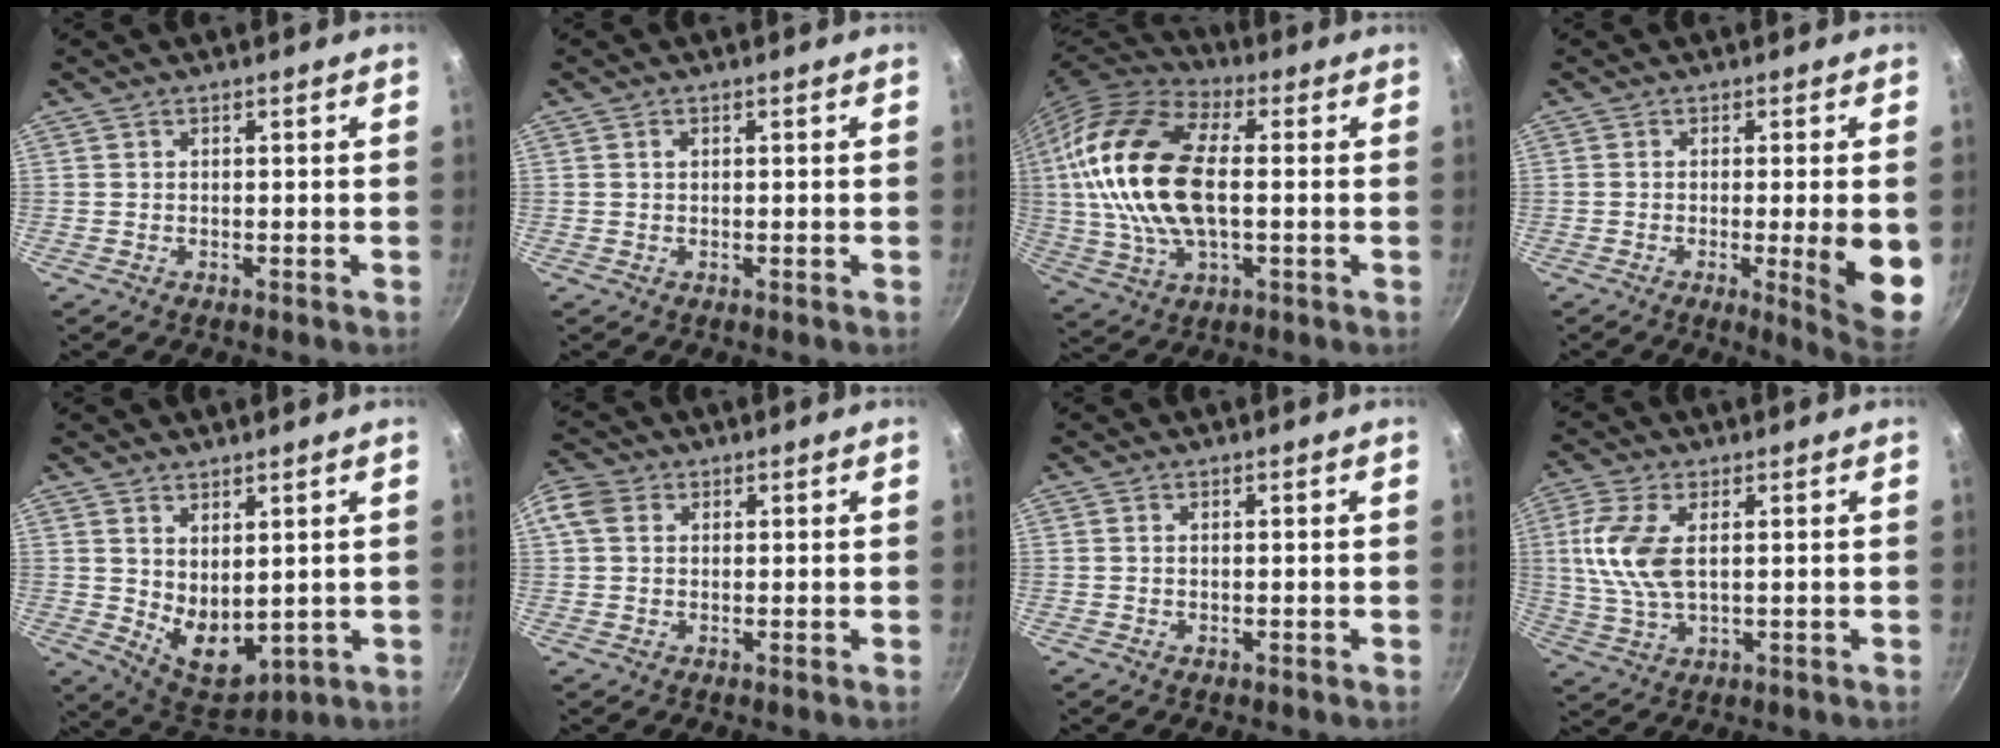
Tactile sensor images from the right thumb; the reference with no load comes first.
{"total": 0.7, "force": [0.2, 0.5, 0.4], "torque": [-0.006, 0.003, 0.003]}
{"total": 20.9, "force": [1.4, 11.4, 17.5], "torque": [-0.342, 0.018, 0.016]}
{"total": 10.0, "force": [-1.5, 1.1, 9.8], "torque": [-0.122, -0.010, -0.014]}
{"total": 8.7, "force": [2.2, 5.2, 6.6], "torque": [-0.083, -0.037, 0.061]}
{"total": 5.9, "force": [2.3, 4.4, 3.2], "torque": [-0.057, 0.003, 0.038]}
{"total": 0.0}
{"total": 9.9, "force": [1.7, 5.0, 8.4], "torque": [-0.179, 0.002, 0.034]}